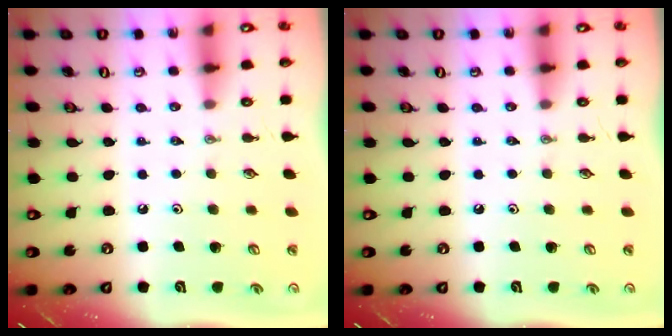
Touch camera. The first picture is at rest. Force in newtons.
{"total": 0.0}